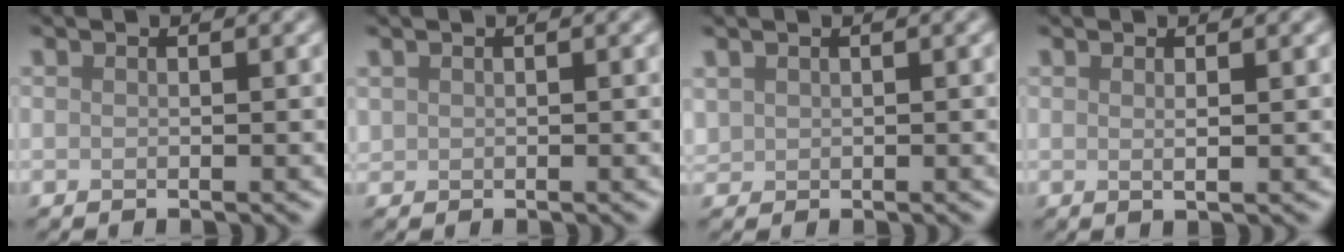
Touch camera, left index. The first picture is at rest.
{"total": 0.5, "force": [0.4, 0.4, 0.0], "torque": [0.003, -0.001, 0.010]}
{"total": 0.9, "force": [0.6, 0.7, 0.0], "torque": [-0.002, 0.000, 0.015]}
{"total": 1.1, "force": [0.4, 0.3, 0.9], "torque": [-0.011, 0.001, 0.003]}